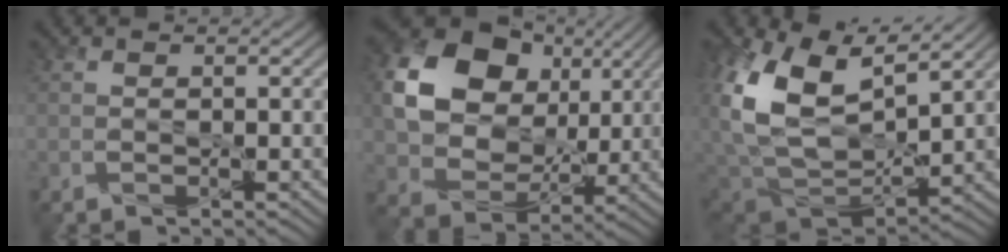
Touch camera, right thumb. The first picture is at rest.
{"total": 15.2, "force": [4.1, 11.7, 8.9], "torque": [-0.207, 0.012, 0.080]}
{"total": 15.2, "force": [5.9, 8.8, 10.8], "torque": [-0.243, 0.005, 0.124]}